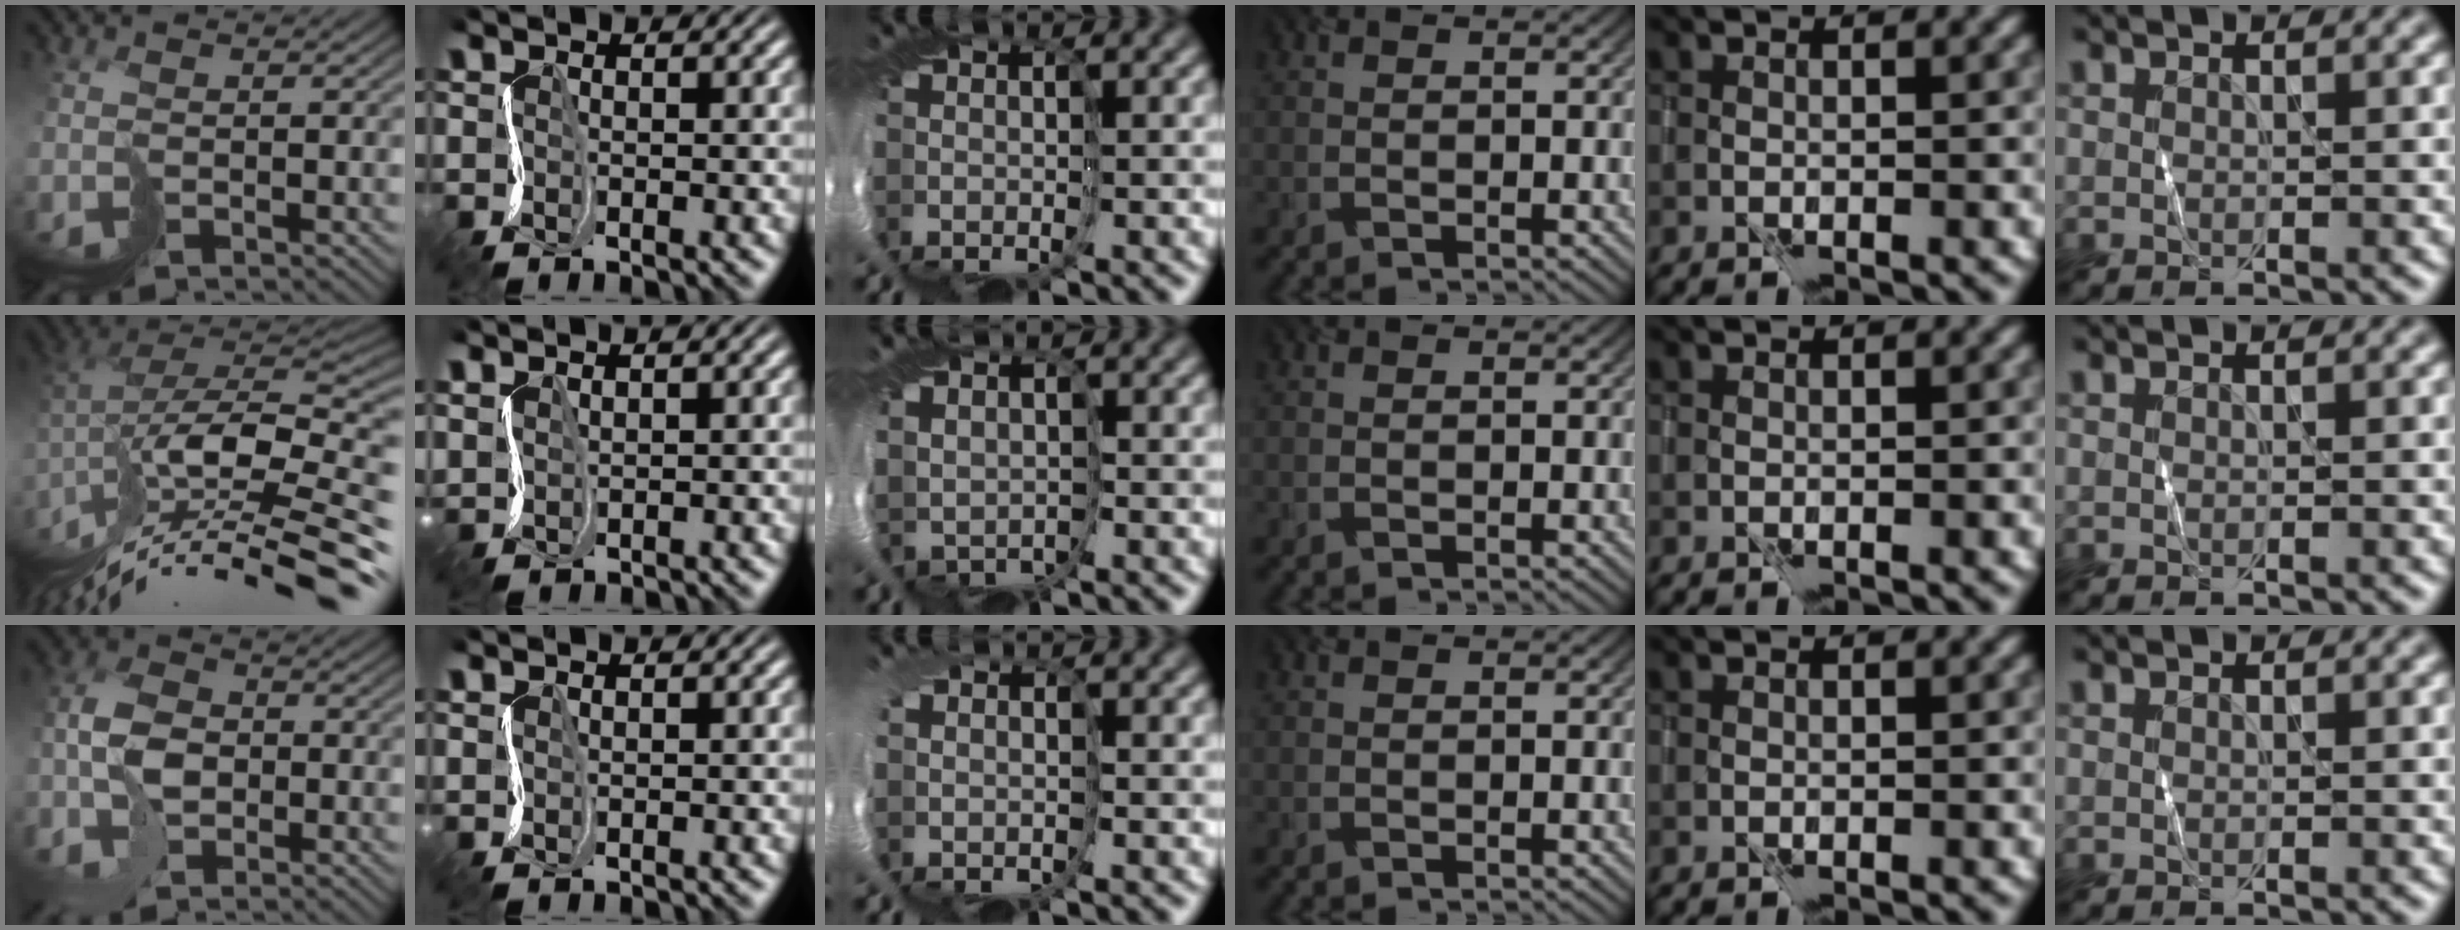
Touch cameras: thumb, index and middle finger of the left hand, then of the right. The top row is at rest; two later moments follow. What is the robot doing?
{"motion": "cut", "object": "tissue"}